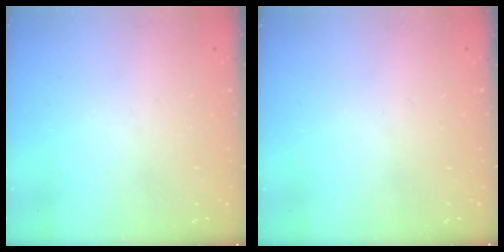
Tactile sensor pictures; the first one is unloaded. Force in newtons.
{"total": 0.0}